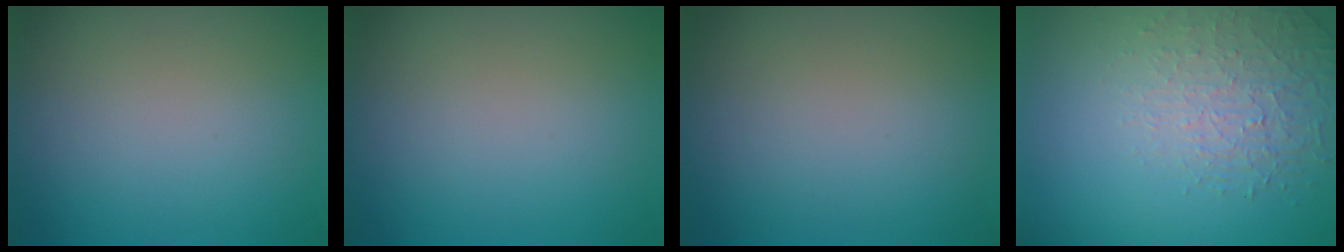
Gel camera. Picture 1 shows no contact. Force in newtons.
{"total": 0.0}
{"total": 0.0}
{"total": 1.9, "press": 1.4, "slide": 1.3}